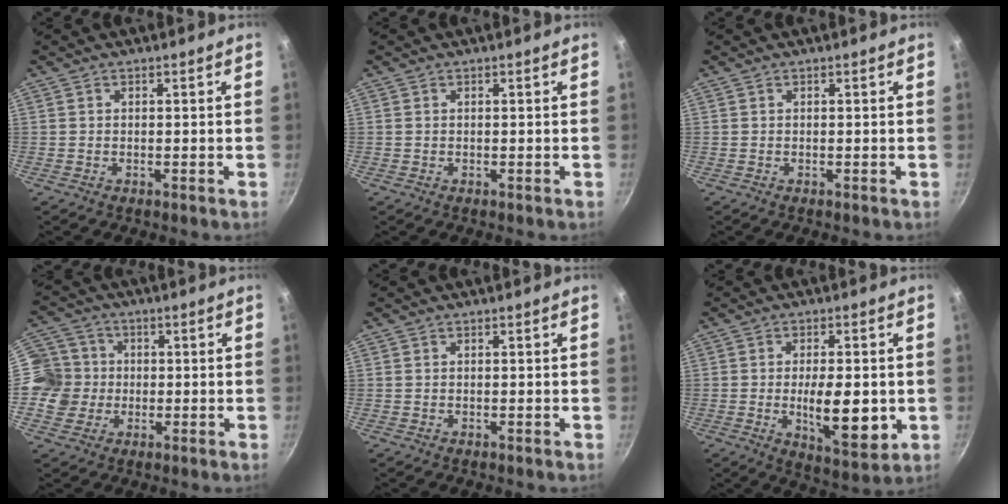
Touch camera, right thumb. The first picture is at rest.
{"total": 0.0}
{"total": 0.0}
{"total": 9.3, "force": [-0.4, 8.9, 2.6], "torque": [-0.016, 0.014, -0.024]}
{"total": 0.0}
{"total": 12.0, "force": [-1.5, 4.8, 10.9], "torque": [-0.155, -0.017, -0.015]}